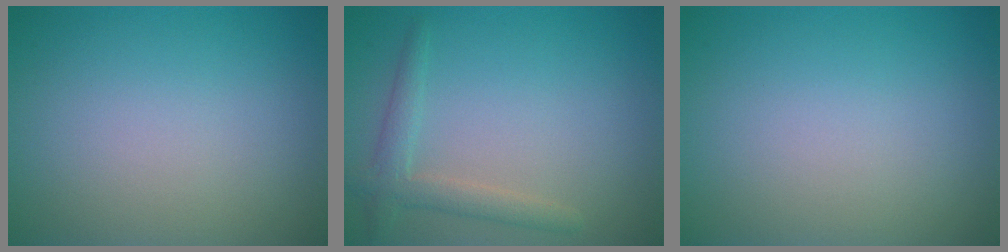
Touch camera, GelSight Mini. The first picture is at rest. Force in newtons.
{"total": 2.4, "press": 2.4, "slide": 0.2}
{"total": 0.0}